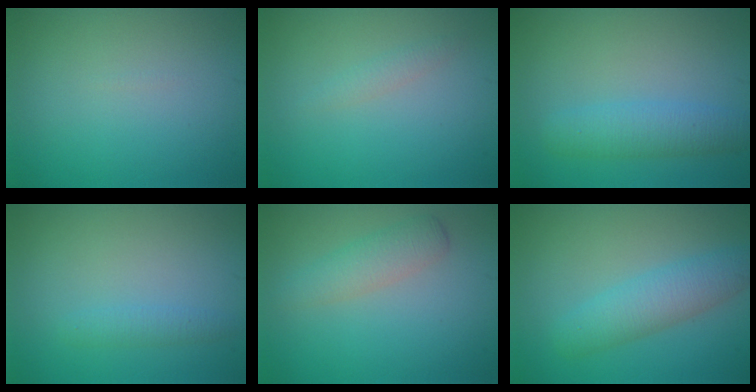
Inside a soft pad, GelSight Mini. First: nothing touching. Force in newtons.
{"total": 1.0, "press": 1.0, "slide": 0.1}
{"total": 3.4, "press": 3.4, "slide": 0.1}
{"total": 1.3, "press": 1.3, "slide": 0.0}
{"total": 2.5, "press": 2.5, "slide": 0.0}
{"total": 3.8, "press": 3.8, "slide": 0.1}